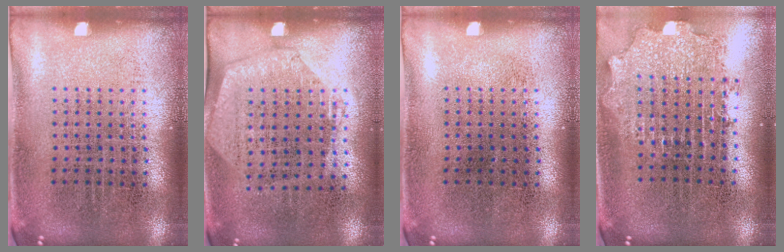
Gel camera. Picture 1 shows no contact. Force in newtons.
{"total": 1.5, "press": 1.3, "slide": 0.7}
{"total": 0.0}
{"total": 2.1, "press": 1.7, "slide": 1.3}